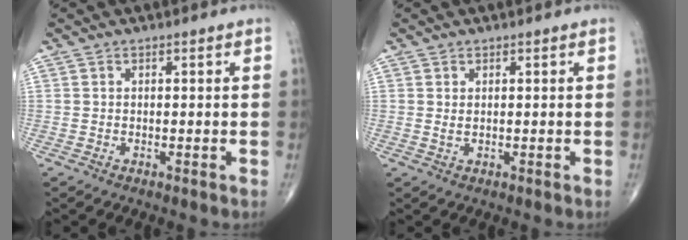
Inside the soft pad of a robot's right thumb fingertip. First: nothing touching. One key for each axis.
{"total": 1.1, "fx": 0.4, "fy": 0.4, "fz": 0.9, "tx": -0.019, "ty": -0.001, "tz": 0.012}